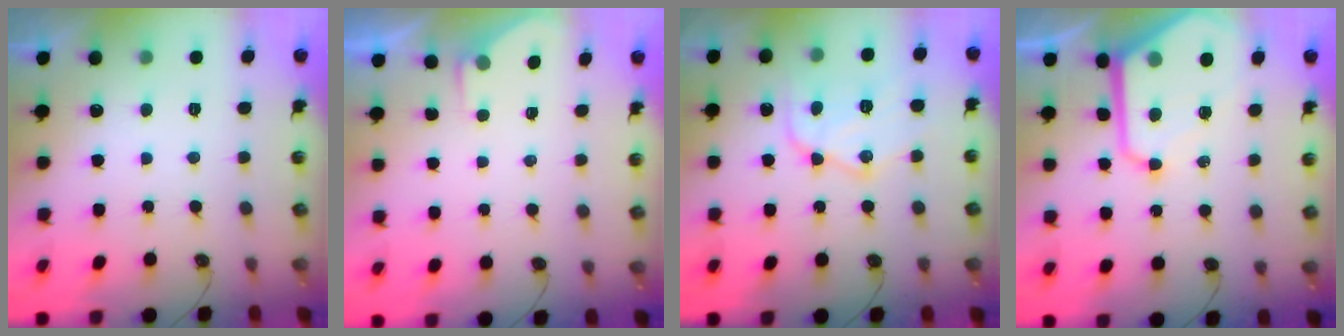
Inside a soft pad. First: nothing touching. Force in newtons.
{"total": 1.8, "press": 1.7, "slide": 0.4}
{"total": 14.7, "press": 14.6, "slide": 1.1}
{"total": 12.5, "press": 12.4, "slide": 1.2}